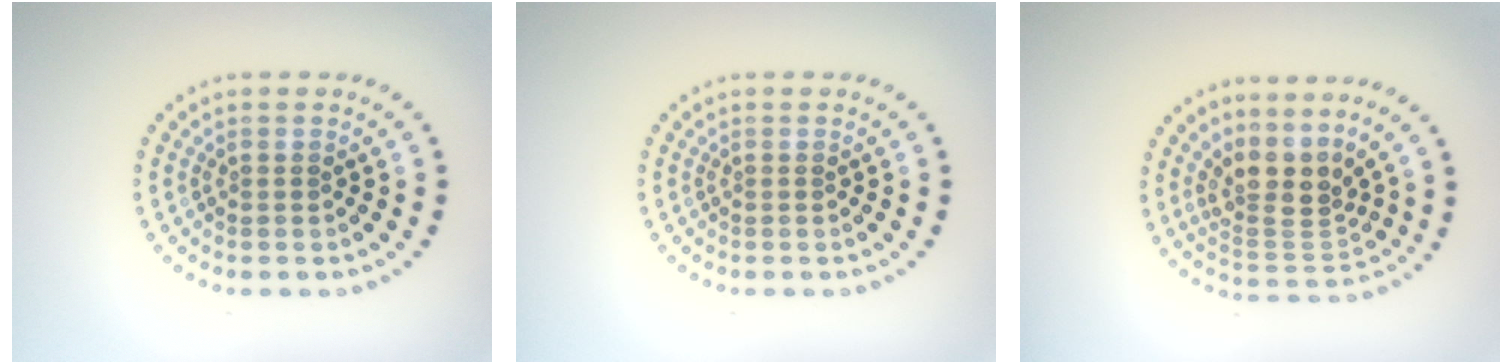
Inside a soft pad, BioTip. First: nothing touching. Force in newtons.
{"total": 0.0}
{"total": 3.8, "press": 2.9, "slide": 2.4}